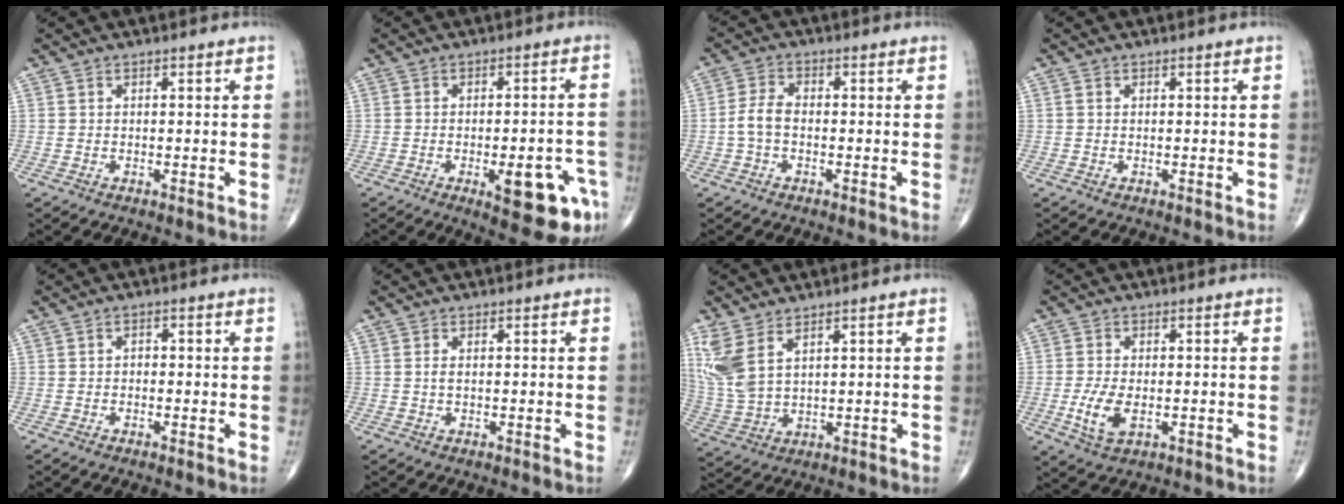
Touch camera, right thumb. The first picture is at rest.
{"total": 11.8, "force": [-5.0, 3.9, 10.0], "torque": [-0.108, 0.017, -0.056]}
{"total": 4.0, "force": [-0.8, 2.4, 3.1], "torque": [-0.066, 0.016, -0.022]}
{"total": 0.0}
{"total": 1.1, "force": [-0.3, 0.8, 0.6], "torque": [-0.001, 0.004, -0.009]}
{"total": 1.1, "force": [0.1, 0.5, 1.0], "torque": [-0.022, -0.001, 0.004]}
{"total": 8.8, "force": [4.6, 3.9, 6.4], "torque": [-0.155, -0.014, 0.110]}
{"total": 6.0, "force": [-1.3, 3.2, 4.9], "torque": [-0.103, -0.005, -0.019]}